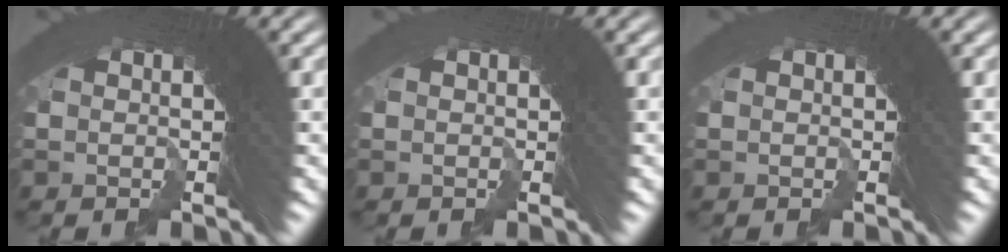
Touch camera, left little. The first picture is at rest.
{"total": 0.0}
{"total": 0.0}